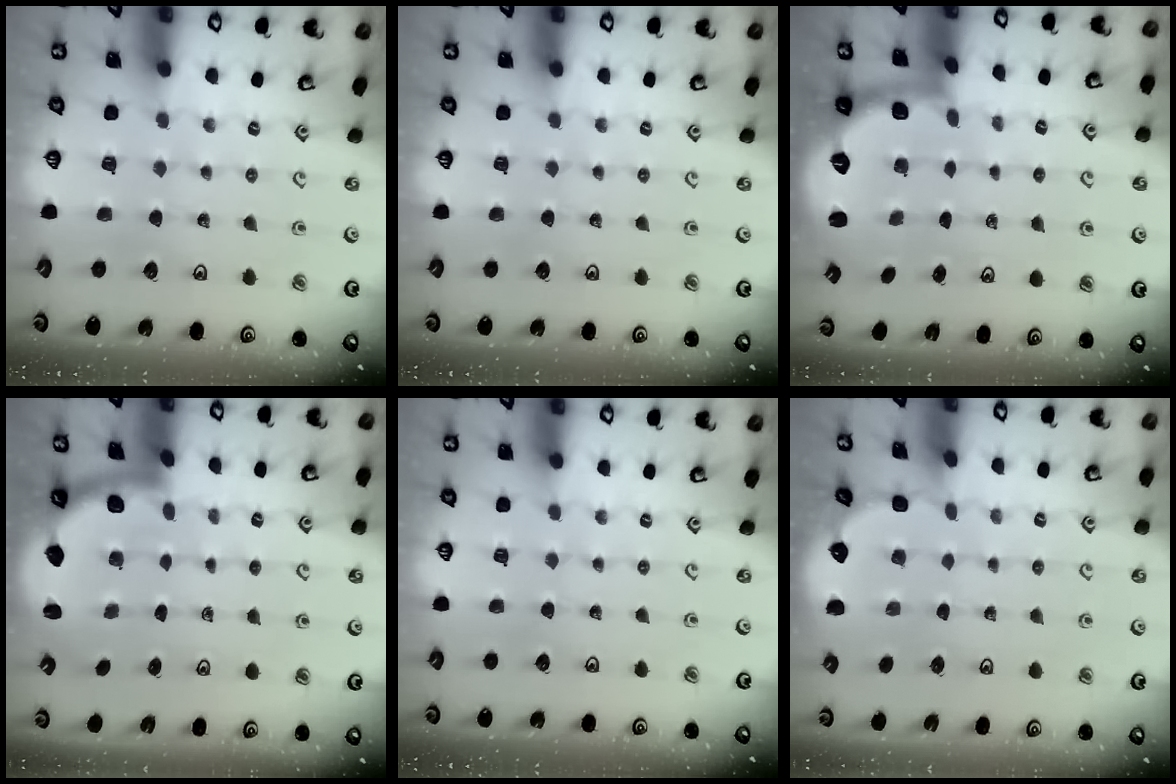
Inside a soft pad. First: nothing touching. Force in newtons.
{"total": 0.0}
{"total": 2.6, "press": 1.6, "slide": 2.1}
{"total": 2.5, "press": 2.2, "slide": 1.2}
{"total": 0.0}
{"total": 1.6, "press": 0.9, "slide": 1.3}